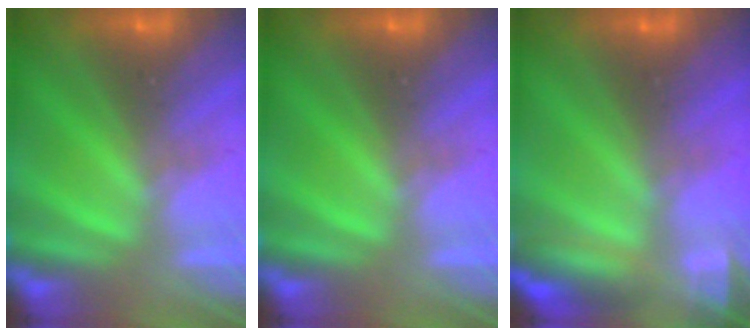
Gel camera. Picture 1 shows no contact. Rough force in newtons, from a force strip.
{"total": 0.0}
{"total": 7.2}